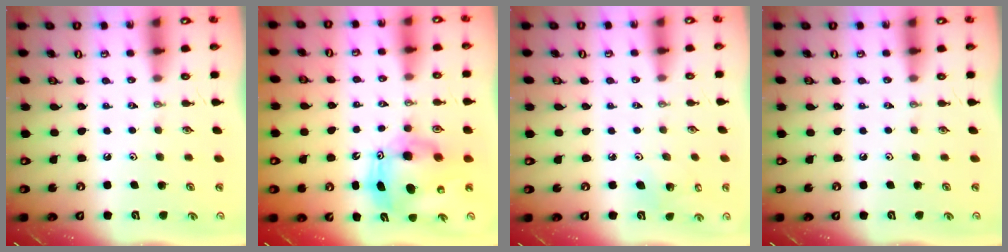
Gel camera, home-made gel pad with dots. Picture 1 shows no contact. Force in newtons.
{"total": 11.3, "press": 11.3, "slide": 1.1}
{"total": 5.1, "press": 4.8, "slide": 1.5}
{"total": 0.0}